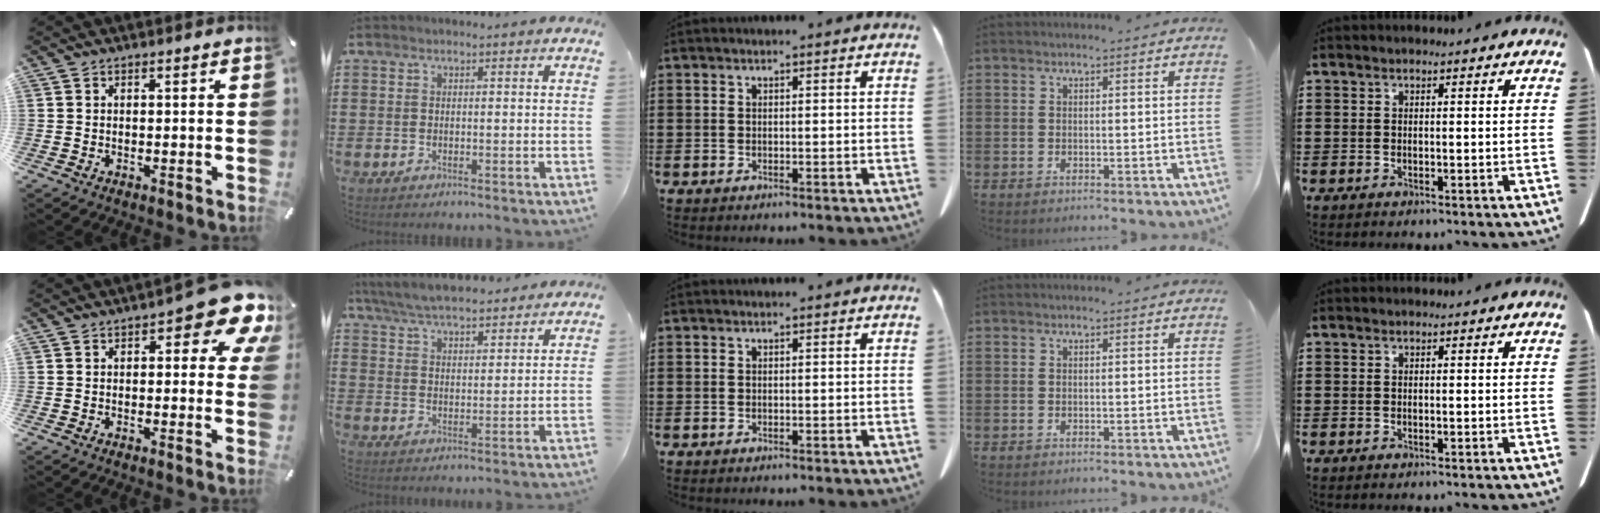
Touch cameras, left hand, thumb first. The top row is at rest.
{"thumb": {"total": 11.0, "force": [5.7, 4.1, 8.5], "torque": [-0.106, -0.032, 0.092]}, "index": {"total": 6.1, "force": [5.9, 0.9, 1.5], "torque": [-0.054, -0.022, 0.106]}}